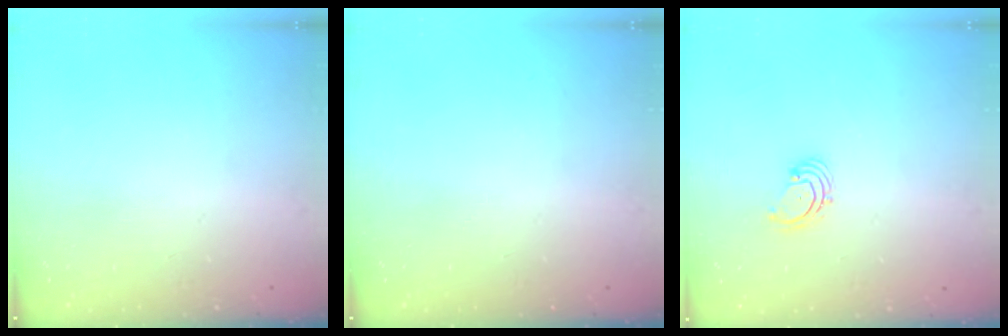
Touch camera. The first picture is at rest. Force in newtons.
{"total": 0.0}
{"total": 2.0, "press": 1.9, "slide": 0.6}